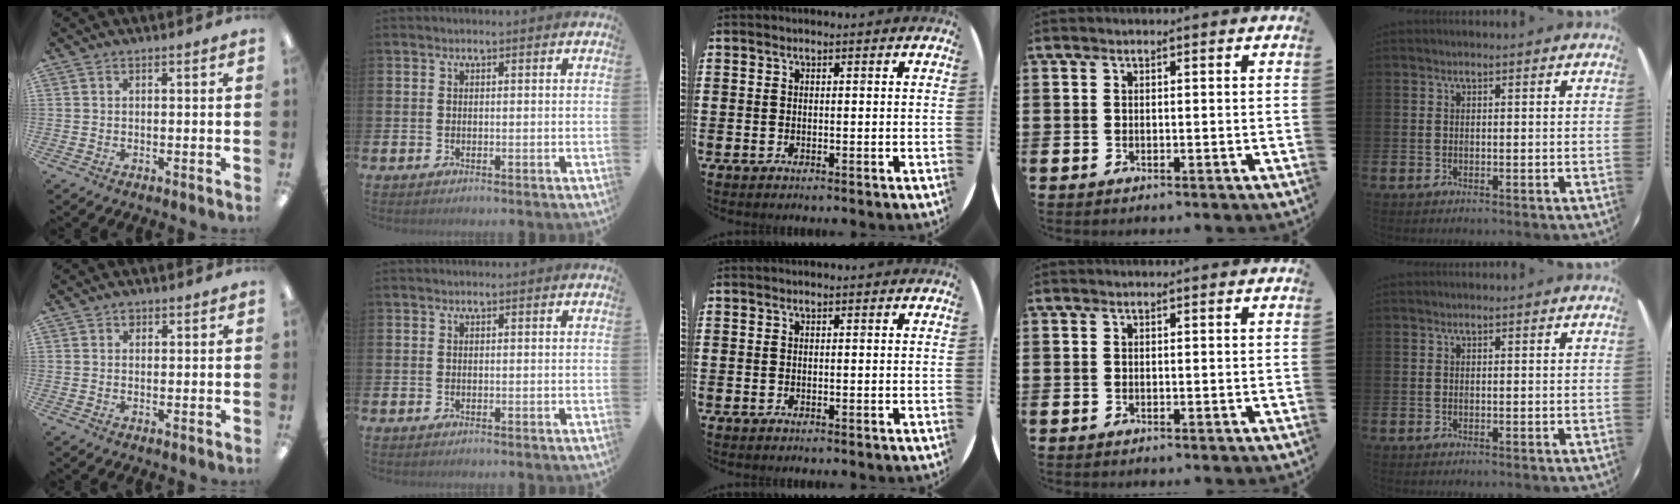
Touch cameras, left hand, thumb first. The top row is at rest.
{"thumb": {"total": 1.2, "force": [0.8, 0.8, 0.4], "torque": [-0.002, -0.001, 0.012]}}